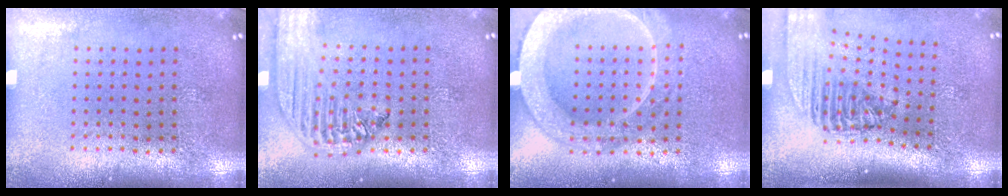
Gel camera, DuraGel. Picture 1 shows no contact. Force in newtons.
{"total": 2.4, "press": 2.1, "slide": 1.2}
{"total": 2.7, "press": 2.7, "slide": 0.3}
{"total": 2.3, "press": 1.8, "slide": 1.5}